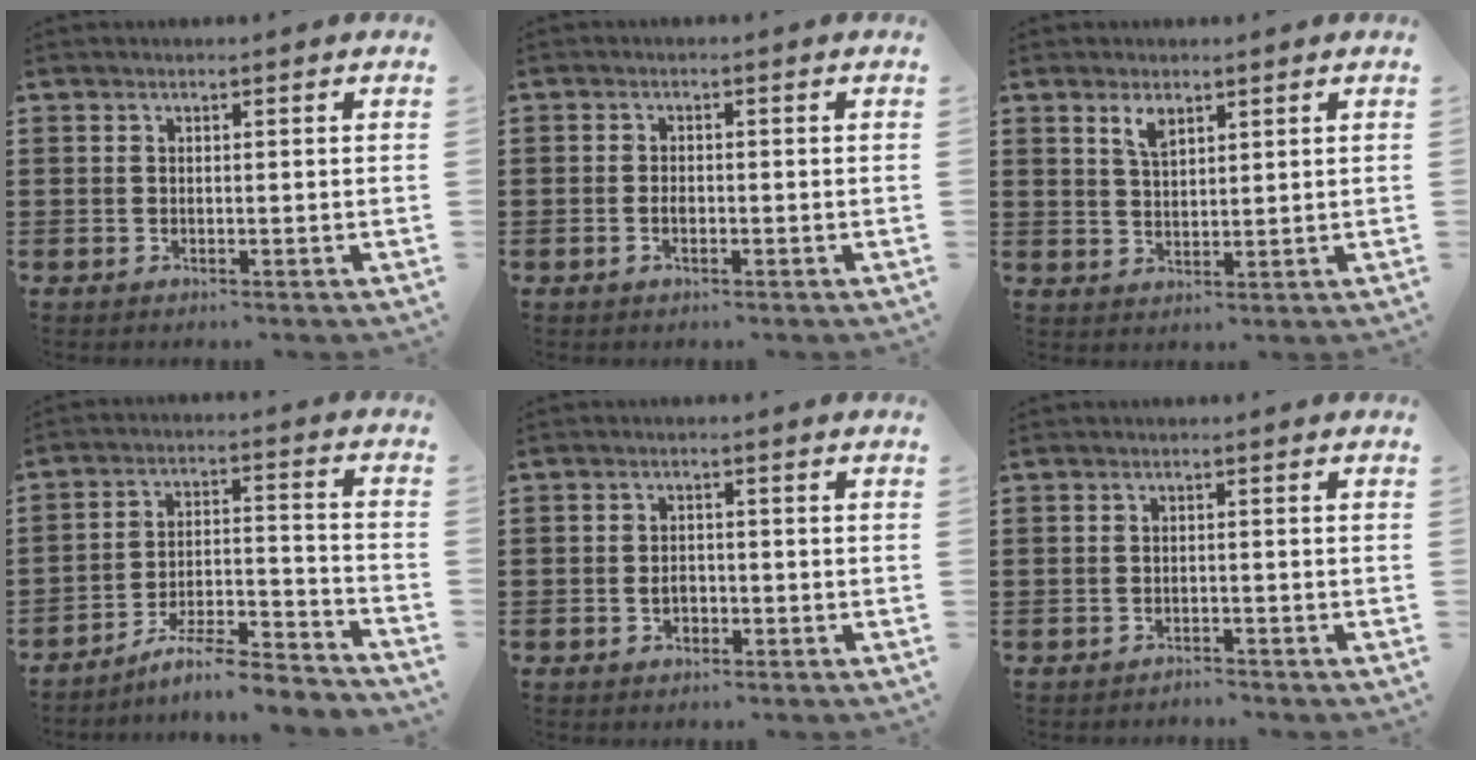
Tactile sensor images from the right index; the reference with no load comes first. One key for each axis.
{"total": 1.3, "fx": -0.4, "fy": 0.4, "fz": 1.2, "tx": -0.025, "ty": -0.004, "tz": -0.007}
{"total": 2.9, "fx": 2.0, "fy": 1.2, "fz": 1.8, "tx": -0.041, "ty": 0.004, "tz": 0.036}
{"total": 7.3, "fx": -6.4, "fy": 0.6, "fz": 3.3, "tx": -0.054, "ty": 0.003, "tz": -0.125}
{"total": 1.8, "fx": -0.6, "fy": 1.2, "fz": 1.3, "tx": -0.027, "ty": -0.001, "tz": -0.011}
{"total": 1.2, "fx": -1.2, "fy": 0.2, "fz": 0.0, "tx": -0.005, "ty": 0.002, "tz": -0.027}